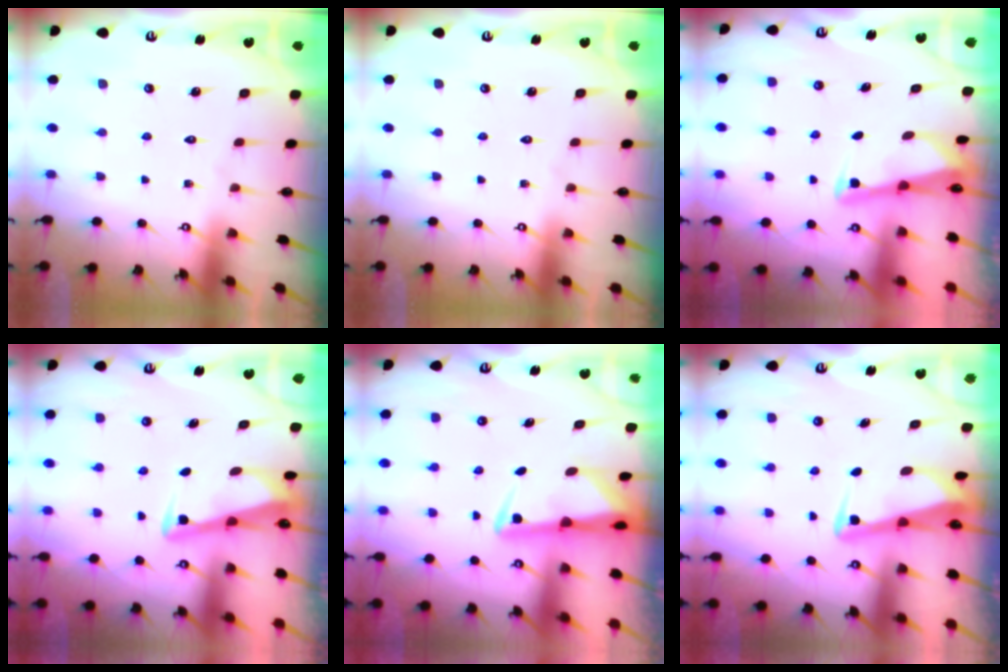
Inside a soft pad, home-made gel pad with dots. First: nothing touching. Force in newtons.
{"total": 0.0}
{"total": 2.7, "press": 2.7, "slide": 0.1}
{"total": 3.4, "press": 3.4, "slide": 0.3}
{"total": 3.0, "press": 2.9, "slide": 0.6}
{"total": 3.2, "press": 3.2, "slide": 0.3}